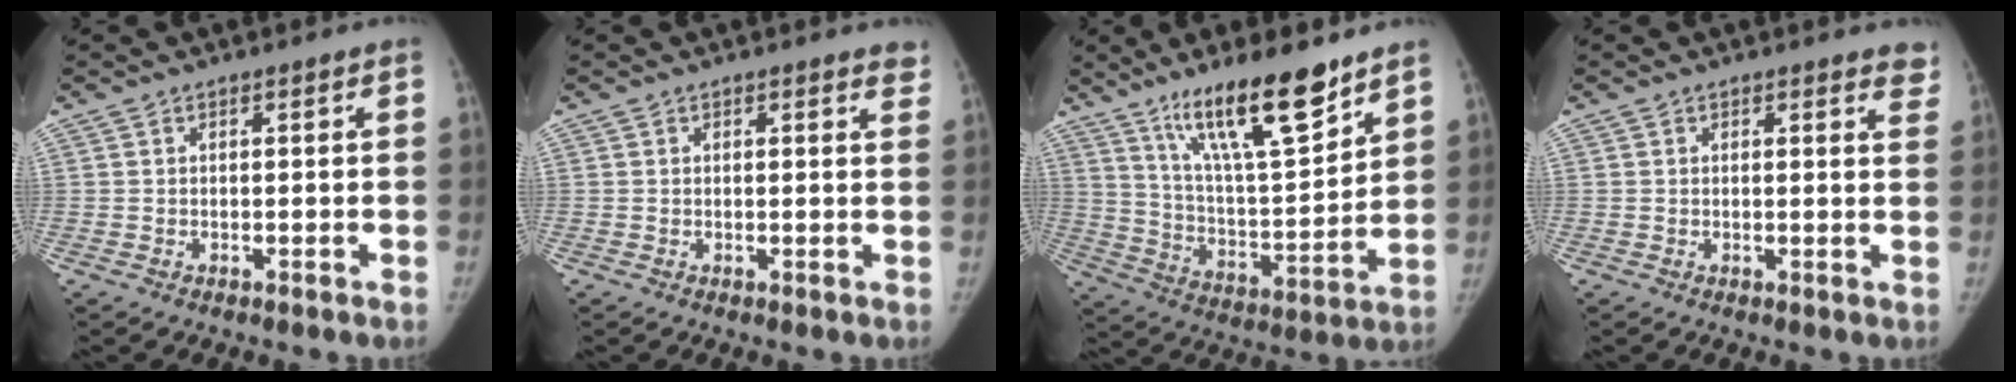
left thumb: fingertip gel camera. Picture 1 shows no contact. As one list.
[{"total": 2.9, "force": [2.5, 0.9, 1.2], "torque": [0.004, -0.008, 0.015]}, {"total": 18.6, "force": [12.8, 4.1, 12.9], "torque": [-0.190, -0.075, 0.228]}, {"total": 4.4, "force": [3.8, 1.4, 1.8], "torque": [0.005, -0.017, 0.027]}]